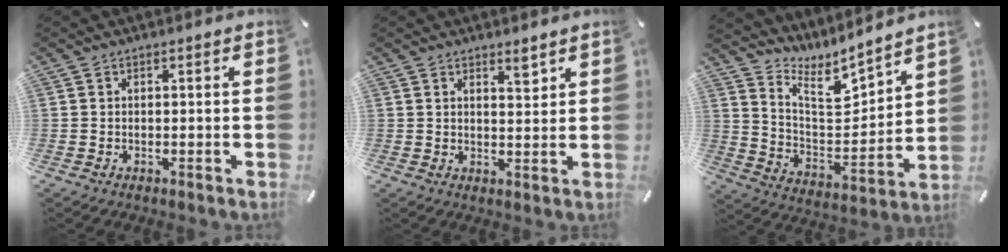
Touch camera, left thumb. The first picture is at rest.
{"total": 3.3, "force": [2.6, 0.8, 1.9], "torque": [-0.017, -0.018, 0.040]}
{"total": 9.9, "force": [8.1, 3.5, 4.5], "torque": [-0.098, -0.074, 0.147]}